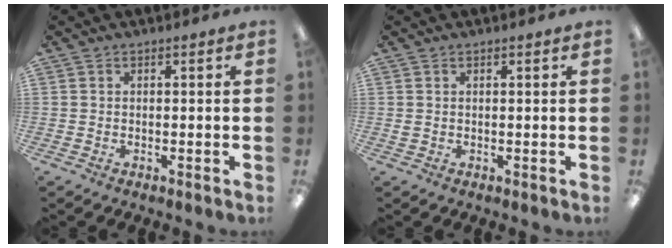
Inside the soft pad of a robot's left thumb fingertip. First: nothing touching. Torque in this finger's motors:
{"motor_torque": [-0.15, 0.01, -0.17, -0.31, 0.00]}